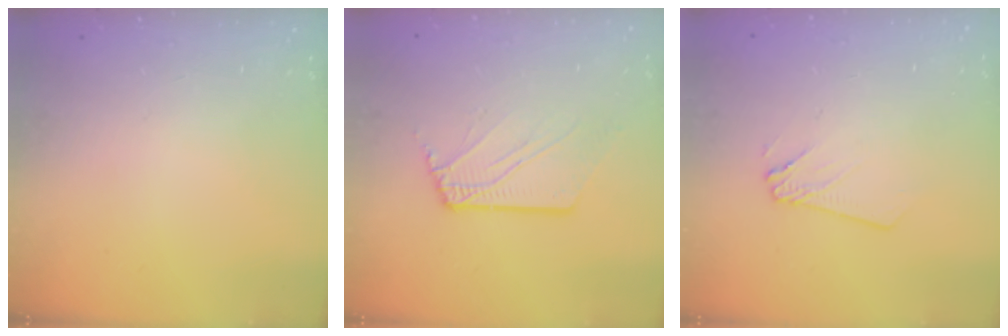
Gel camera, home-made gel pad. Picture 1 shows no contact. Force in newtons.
{"total": 4.0, "press": 4.0, "slide": 0.4}
{"total": 2.4, "press": 2.4, "slide": 0.2}